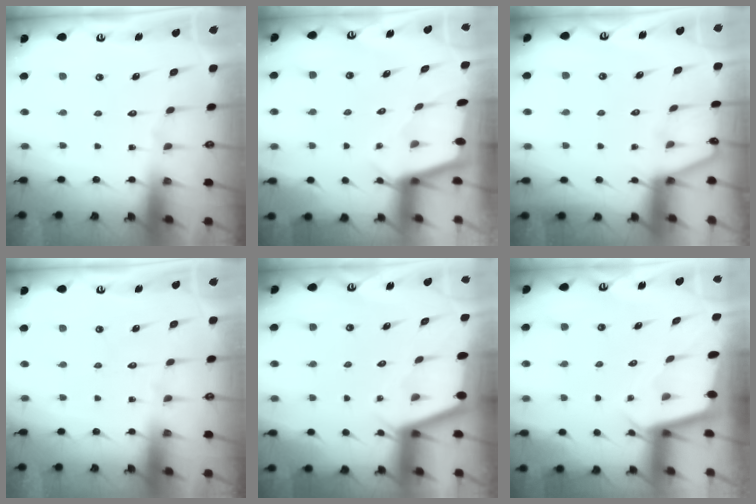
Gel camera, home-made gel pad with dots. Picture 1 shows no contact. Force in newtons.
{"total": 2.3, "press": 2.3, "slide": 0.3}
{"total": 1.8, "press": 1.8, "slide": 0.3}
{"total": 0.0}
{"total": 2.7, "press": 2.7, "slide": 0.2}
{"total": 1.9, "press": 1.9, "slide": 0.0}